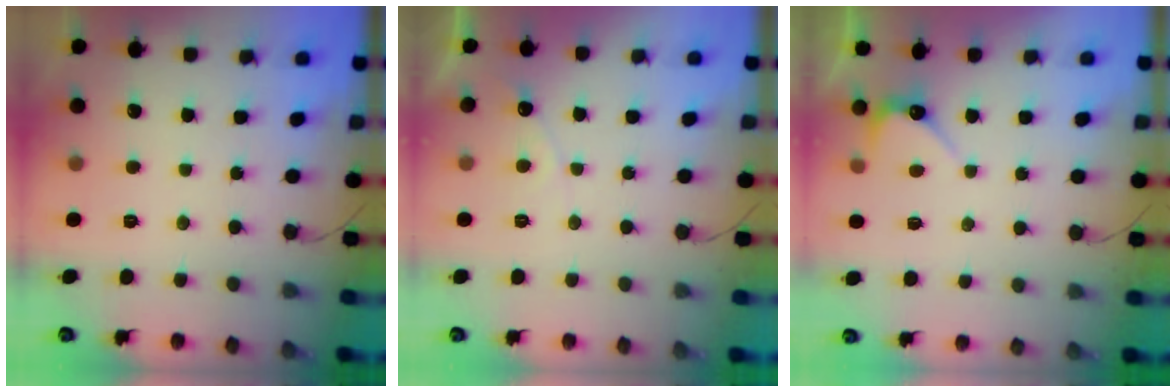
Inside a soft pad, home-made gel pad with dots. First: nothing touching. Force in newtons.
{"total": 4.7, "press": 4.7, "slide": 0.3}
{"total": 3.1, "press": 3.1, "slide": 0.2}